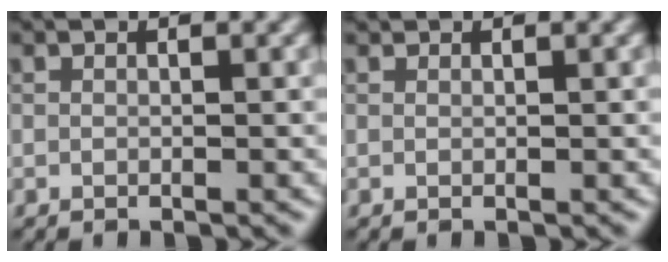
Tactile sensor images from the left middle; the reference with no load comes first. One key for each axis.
{"total": 0.5, "fx": 0.5, "fy": 0.1, "fz": 0.0, "tx": -0.005, "ty": -0.005, "tz": 0.004}